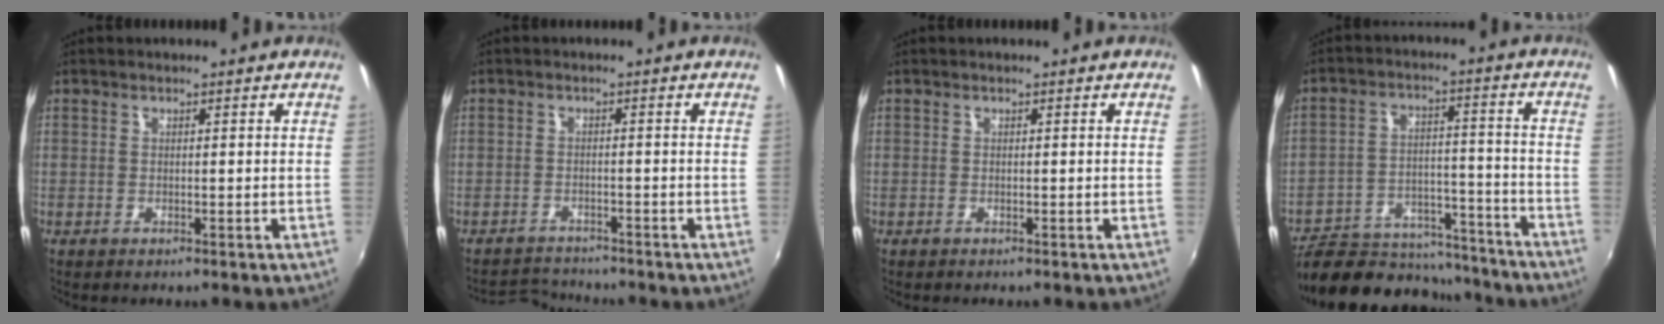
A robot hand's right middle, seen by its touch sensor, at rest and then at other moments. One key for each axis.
{"total": 3.8, "fx": -3.7, "fy": 0.7, "fz": -0.1, "tx": -0.015, "ty": 0.006, "tz": -0.067}
{"total": 0.0}
{"total": 20.2, "fx": -17.4, "fy": 7.7, "fz": 6.6, "tx": -0.137, "ty": 0.026, "tz": -0.235}